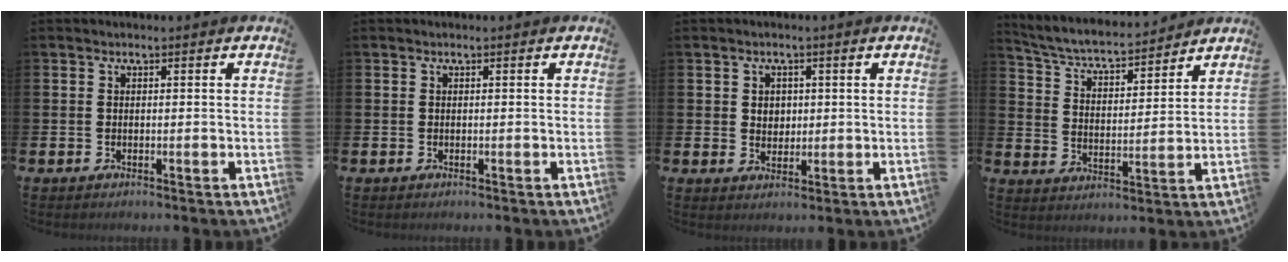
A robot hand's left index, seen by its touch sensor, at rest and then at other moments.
{"total": 0.0}
{"total": 2.2, "force": [1.0, 1.9, 0.7], "torque": [0.004, 0.000, 0.011]}
{"total": 5.4, "force": [5.1, 0.9, 1.5], "torque": [-0.053, -0.043, 0.082]}